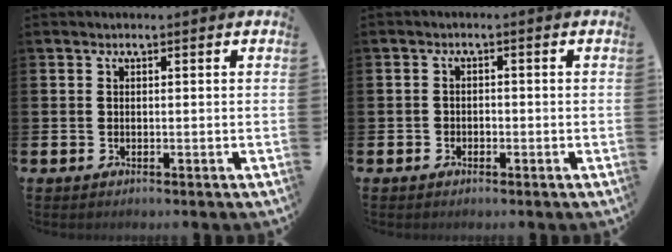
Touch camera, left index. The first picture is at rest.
{"total": 1.1, "force": [-0.5, 0.9, 0.3], "torque": [0.001, 0.000, -0.014]}